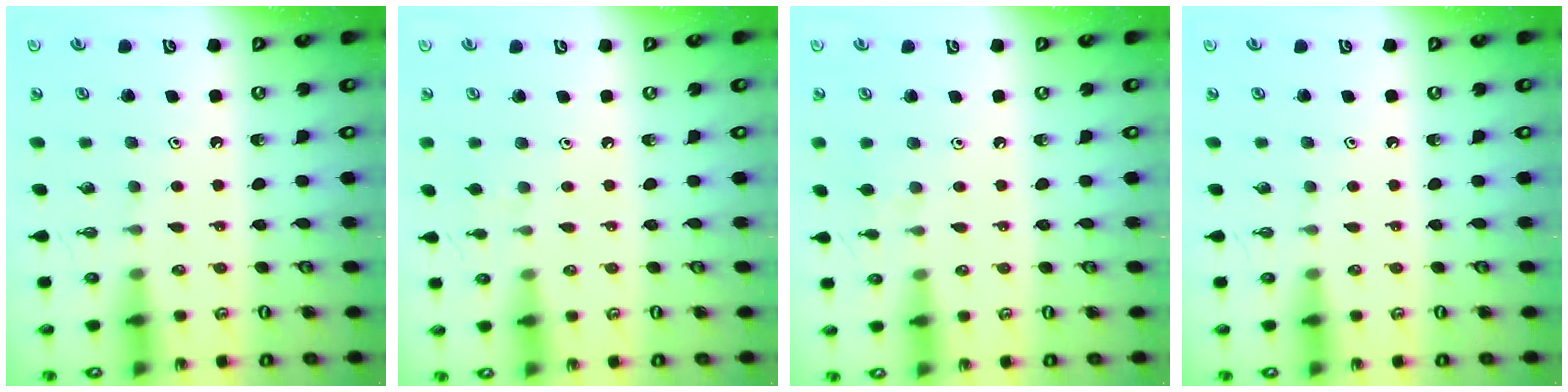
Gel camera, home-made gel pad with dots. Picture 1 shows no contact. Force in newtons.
{"total": 3.9, "press": 3.9, "slide": 0.7}
{"total": 5.4, "press": 5.4, "slide": 0.7}
{"total": 0.0}